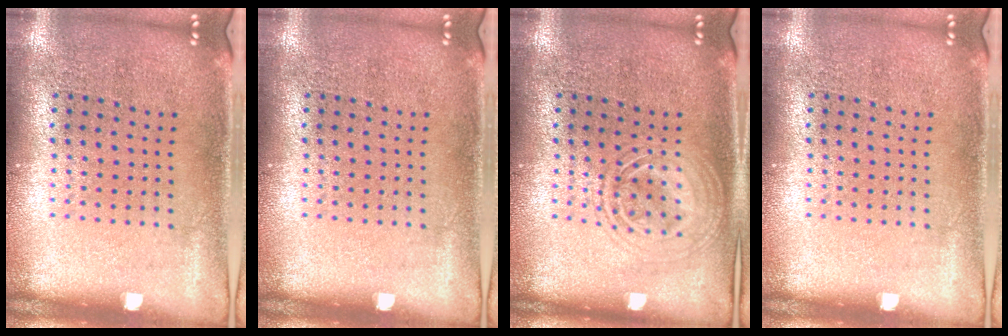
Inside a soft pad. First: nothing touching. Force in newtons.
{"total": 0.0}
{"total": 2.6, "press": 2.6, "slide": 0.3}
{"total": 0.0}